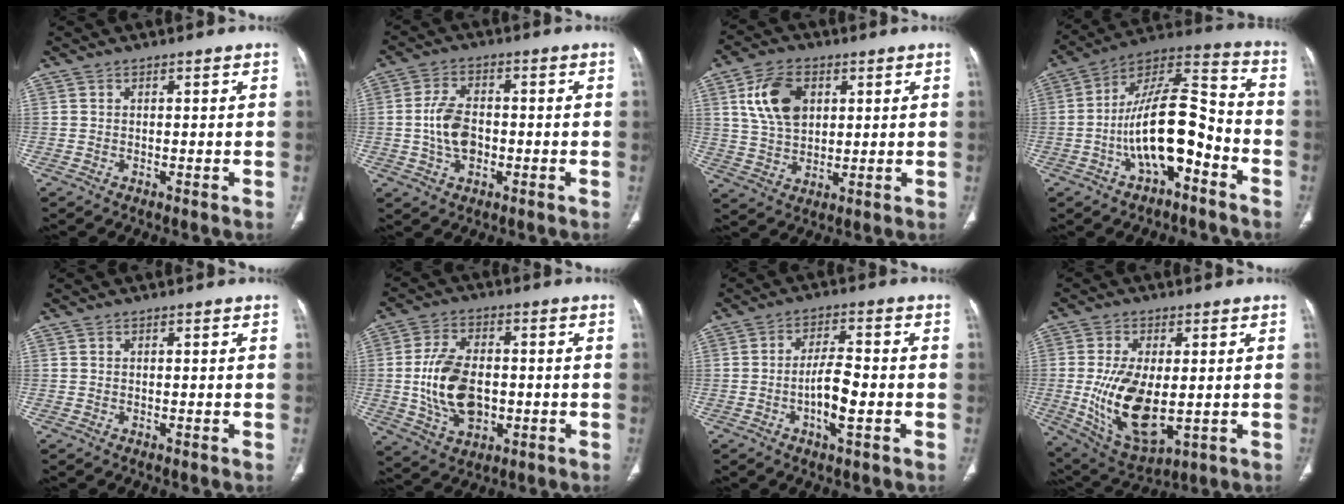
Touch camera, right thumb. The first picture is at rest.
{"total": 7.8, "force": [-1.0, 5.0, 5.9], "torque": [-0.107, 0.009, -0.020]}
{"total": 10.7, "force": [3.5, 7.1, 7.2], "torque": [-0.119, -0.007, 0.069]}
{"total": 16.9, "force": [-5.5, 7.4, 14.1], "torque": [-0.235, 0.068, -0.094]}
{"total": 0.0}
{"total": 13.5, "force": [-1.1, 8.5, 10.4], "torque": [-0.183, 0.006, -0.012]}
{"total": 7.0, "force": [-1.8, 2.2, 6.4], "torque": [-0.118, 0.010, -0.035]}
{"total": 15.3, "force": [-1.2, 7.8, 13.0], "torque": [-0.239, -0.019, 0.000]}